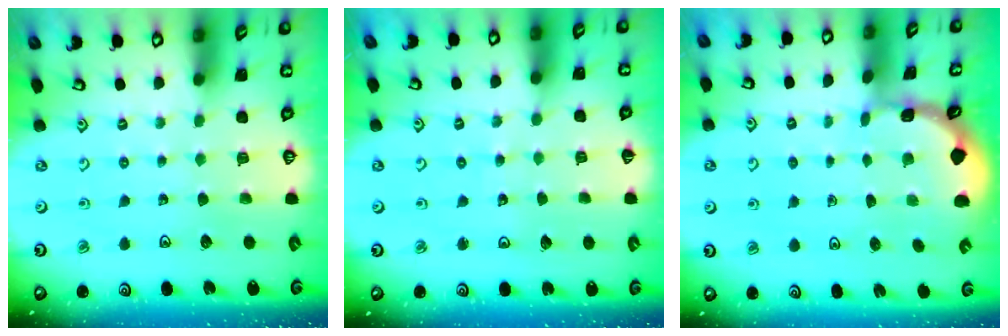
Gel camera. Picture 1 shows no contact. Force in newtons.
{"total": 4.9, "press": 4.9, "slide": 0.6}
{"total": 1.2, "press": 1.2, "slide": 0.2}